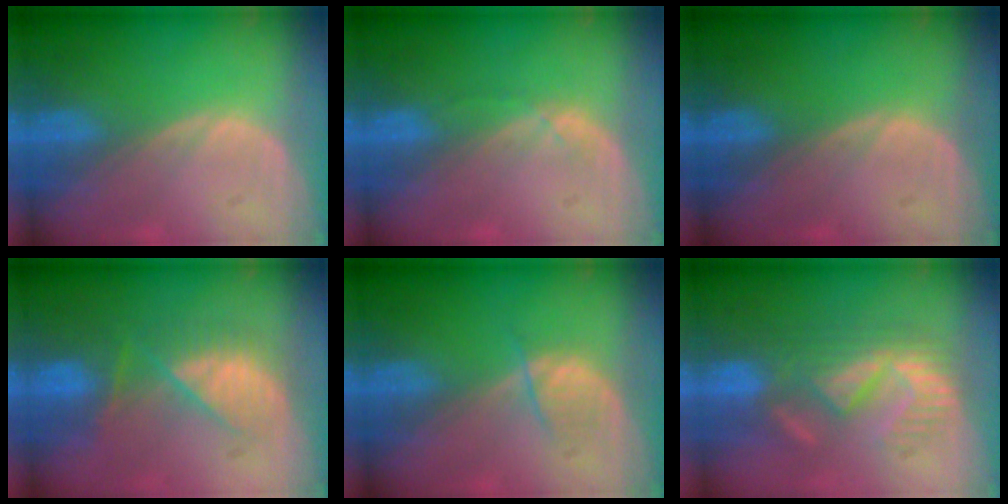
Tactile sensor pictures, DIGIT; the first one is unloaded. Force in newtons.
{"total": 1.1, "press": 1.1, "slide": 0.2}
{"total": 0.0}
{"total": 7.2, "press": 7.0, "slide": 1.7}
{"total": 2.1, "press": 2.1, "slide": 0.3}
{"total": 8.5, "press": 8.3, "slide": 1.8}